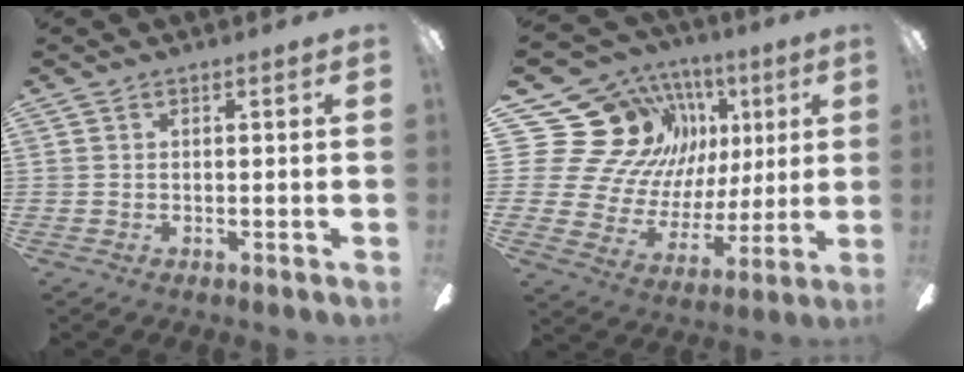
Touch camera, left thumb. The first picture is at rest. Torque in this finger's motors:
{"motor_torque": [0.23, 0.01, -0.54, 0.07, -0.08]}